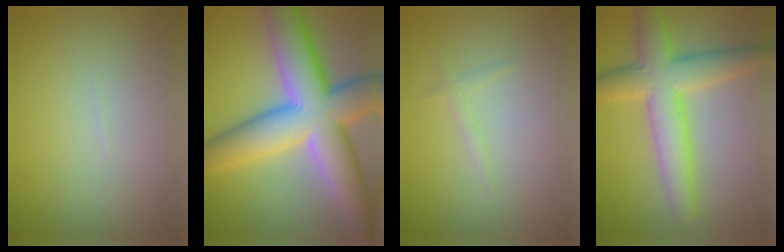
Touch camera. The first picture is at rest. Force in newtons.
{"total": 12.9, "press": 12.9, "slide": 0.7}
{"total": 0.7, "press": 0.7, "slide": 0.1}
{"total": 6.6, "press": 6.6, "slide": 0.1}